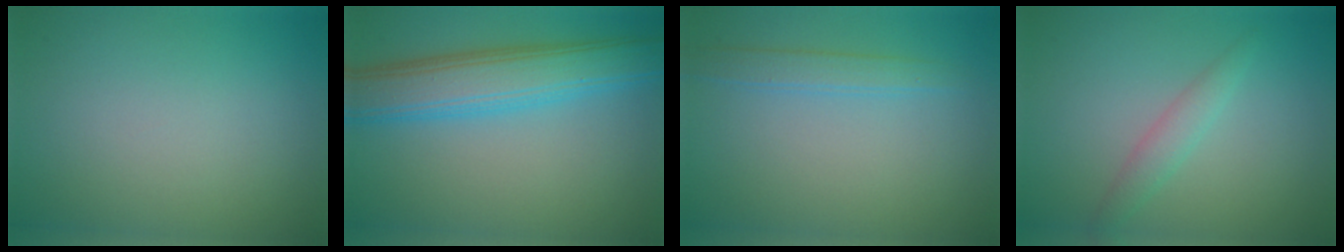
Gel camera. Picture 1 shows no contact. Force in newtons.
{"total": 7.4, "press": 7.4, "slide": 0.2}
{"total": 1.9, "press": 1.9, "slide": 0.1}
{"total": 1.8, "press": 1.8, "slide": 0.1}